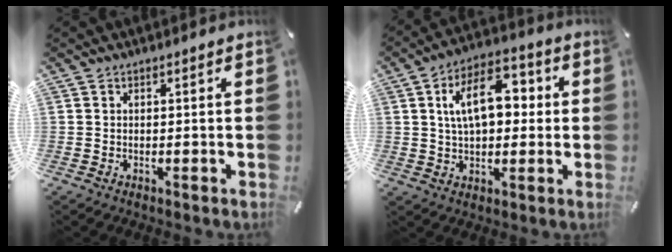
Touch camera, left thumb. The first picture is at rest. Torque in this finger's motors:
{"motor_torque": [1.88, 2.14, 0.87, 0.37, 0.18]}